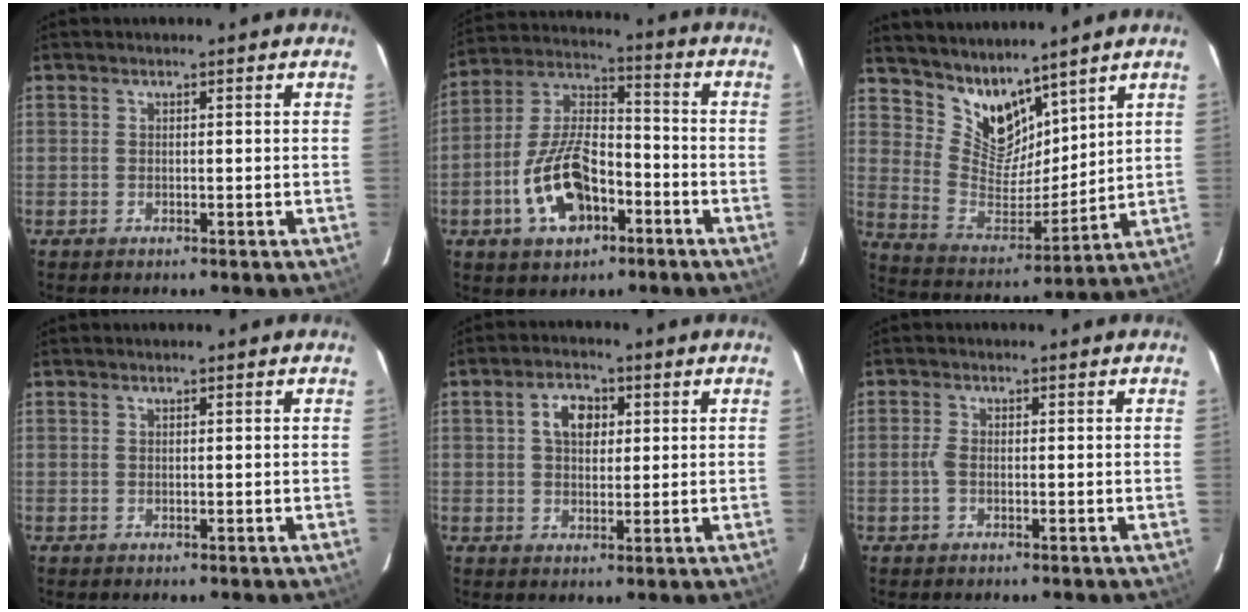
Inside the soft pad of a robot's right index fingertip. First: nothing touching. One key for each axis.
{"total": 14.9, "fx": -6.1, "fy": 8.0, "fz": 11.0, "tx": -0.225, "ty": 0.017, "tz": -0.102}
{"total": 11.4, "fx": 9.4, "fy": 5.3, "fz": 3.8, "tx": -0.073, "ty": -0.009, "tz": 0.192}
{"total": 0.0}
{"total": 5.4, "fx": 1.5, "fy": 3.6, "fz": 3.7, "tx": -0.062, "ty": 0.017, "tz": 0.028}
{"total": 1.8, "fx": -0.5, "fy": 1.0, "fz": 1.5, "tx": -0.035, "ty": 0.002, "tz": -0.010}